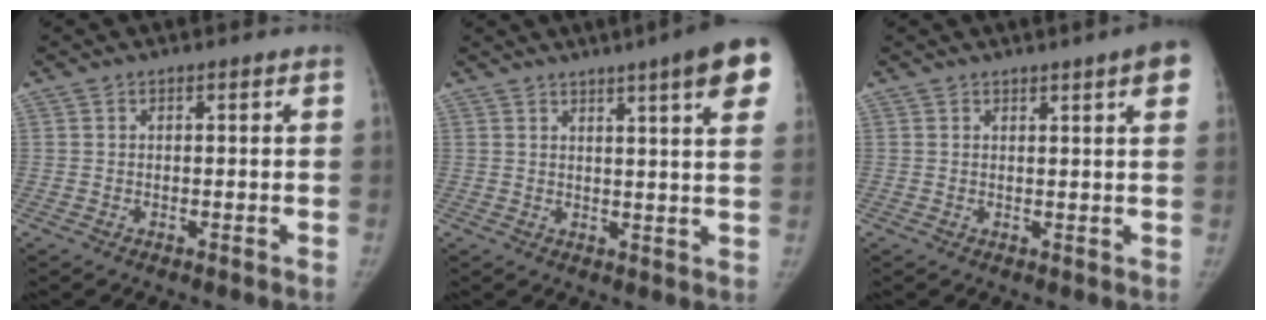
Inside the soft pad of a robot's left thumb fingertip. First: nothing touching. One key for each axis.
{"total": 13.1, "fx": 7.3, "fy": 1.3, "fz": 10.9, "tx": -0.127, "ty": -0.019, "tz": 0.079}
{"total": 6.1, "fx": 3.2, "fy": 0.4, "fz": 5.1, "tx": -0.052, "ty": -0.002, "tz": 0.036}